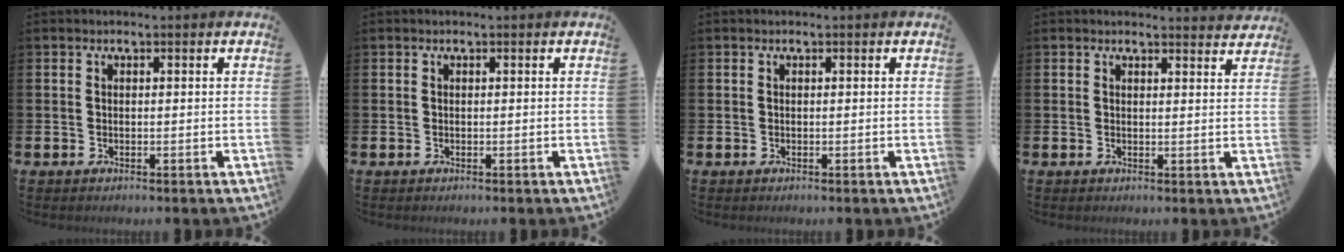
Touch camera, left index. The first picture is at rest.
{"total": 0.0}
{"total": 0.0}
{"total": 1.9, "force": [1.9, 0.1, -0.1], "torque": [0.009, -0.013, 0.033]}